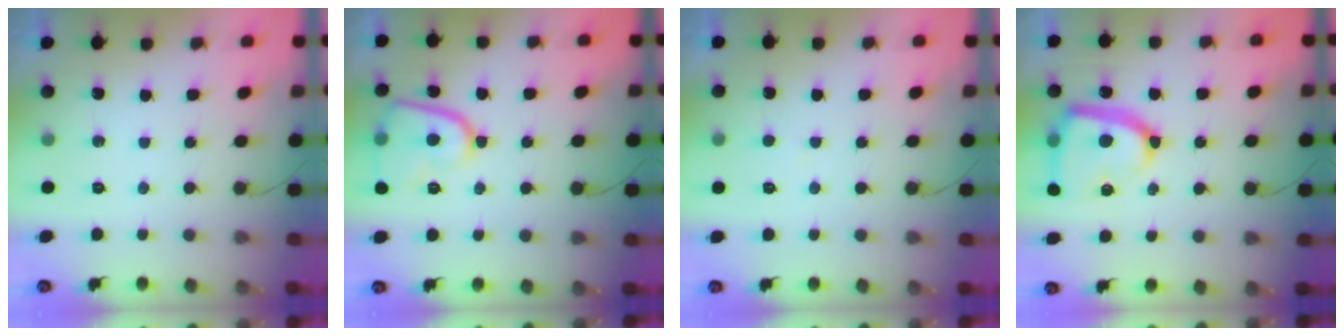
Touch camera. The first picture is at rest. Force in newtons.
{"total": 11.3, "press": 11.2, "slide": 1.5}
{"total": 1.7, "press": 1.7, "slide": 0.2}
{"total": 18.1, "press": 18.1, "slide": 1.7}